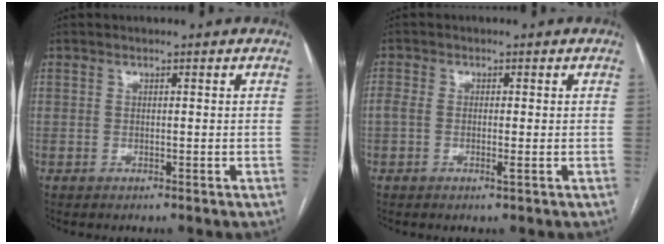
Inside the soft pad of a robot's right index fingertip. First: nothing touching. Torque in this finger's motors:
{"motor_torque": [0.11, 0.18, 0.03, 0.00]}